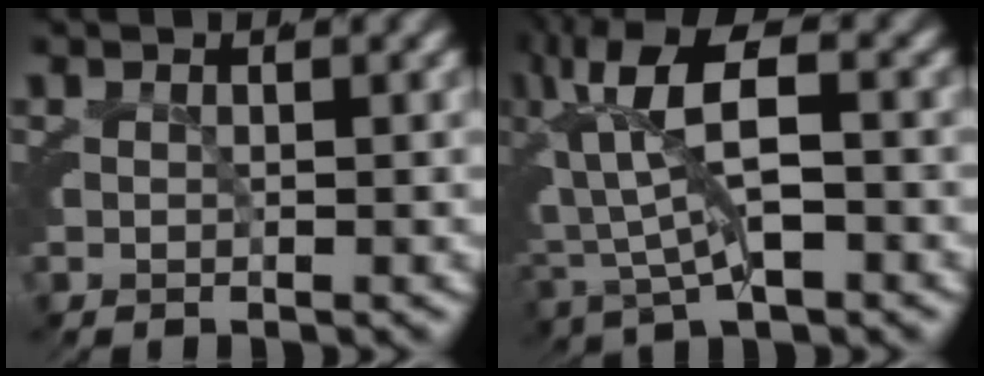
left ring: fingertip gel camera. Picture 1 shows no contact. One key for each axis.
{"total": 8.6, "fx": 1.9, "fy": 4.3, "fz": 7.2, "tx": -0.131, "ty": 0.014, "tz": 0.022}